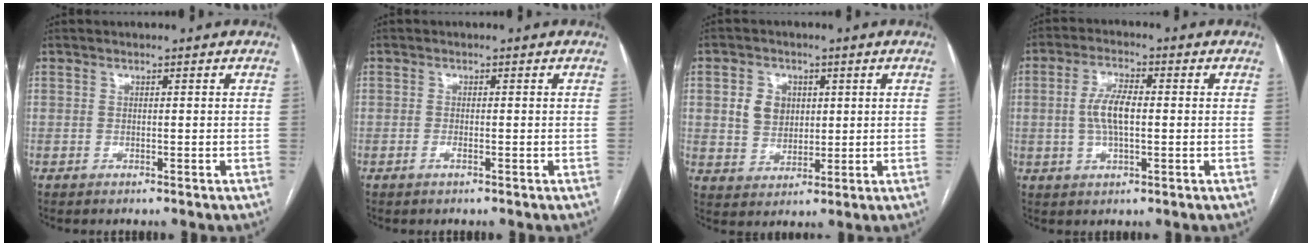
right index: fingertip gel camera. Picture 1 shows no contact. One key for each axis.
{"total": 1.0, "fx": -0.5, "fy": 0.2, "fz": 0.9, "tx": -0.019, "ty": -0.001, "tz": -0.008}
{"total": 6.2, "fx": 1.6, "fy": 5.1, "fz": 3.2, "tx": -0.062, "ty": 0.012, "tz": 0.039}
{"total": 6.1, "fx": -0.1, "fy": 2.0, "fz": 5.8, "tx": -0.120, "ty": 0.008, "tz": -0.002}